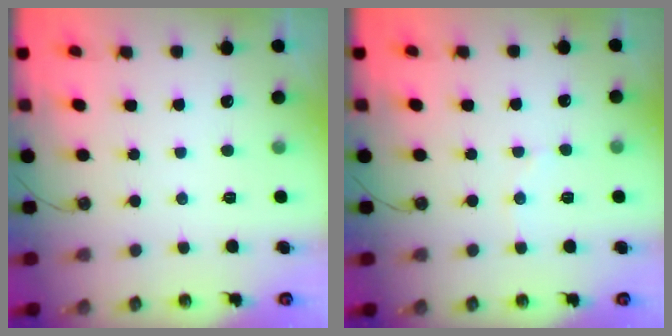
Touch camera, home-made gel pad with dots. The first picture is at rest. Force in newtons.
{"total": 5.5, "press": 5.5, "slide": 0.6}